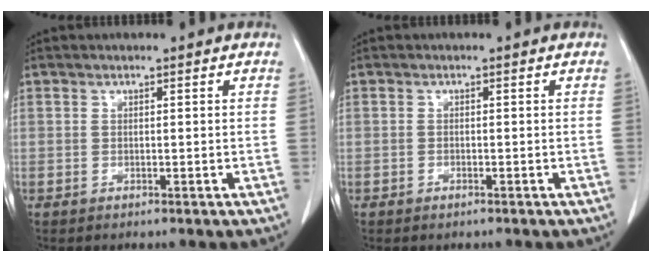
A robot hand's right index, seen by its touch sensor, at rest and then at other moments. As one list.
[{"total": 0.6, "force": [-0.4, 0.3, 0.3], "torque": [-0.009, 0.000, -0.001]}]